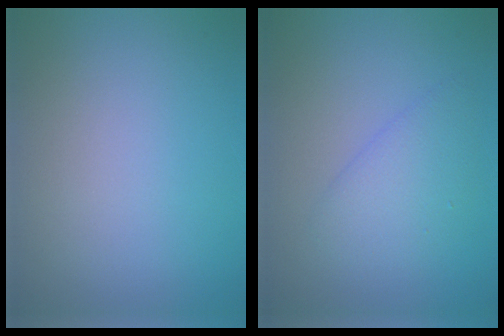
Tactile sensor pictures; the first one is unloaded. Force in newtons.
{"total": 2.5, "press": 2.5, "slide": 0.3}